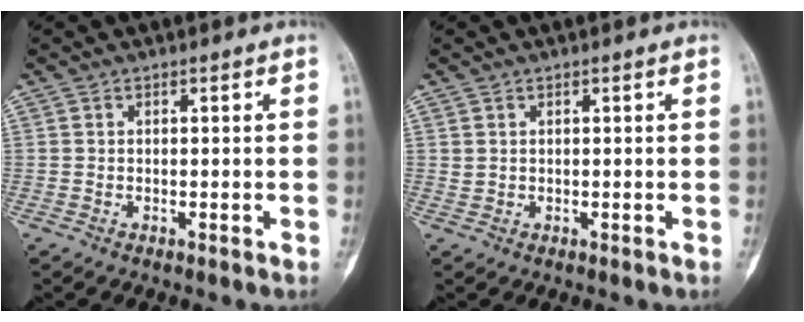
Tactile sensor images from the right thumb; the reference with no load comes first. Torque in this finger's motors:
{"motor_torque": [-0.25, -0.17, 0.24, 0.04, 0.03]}